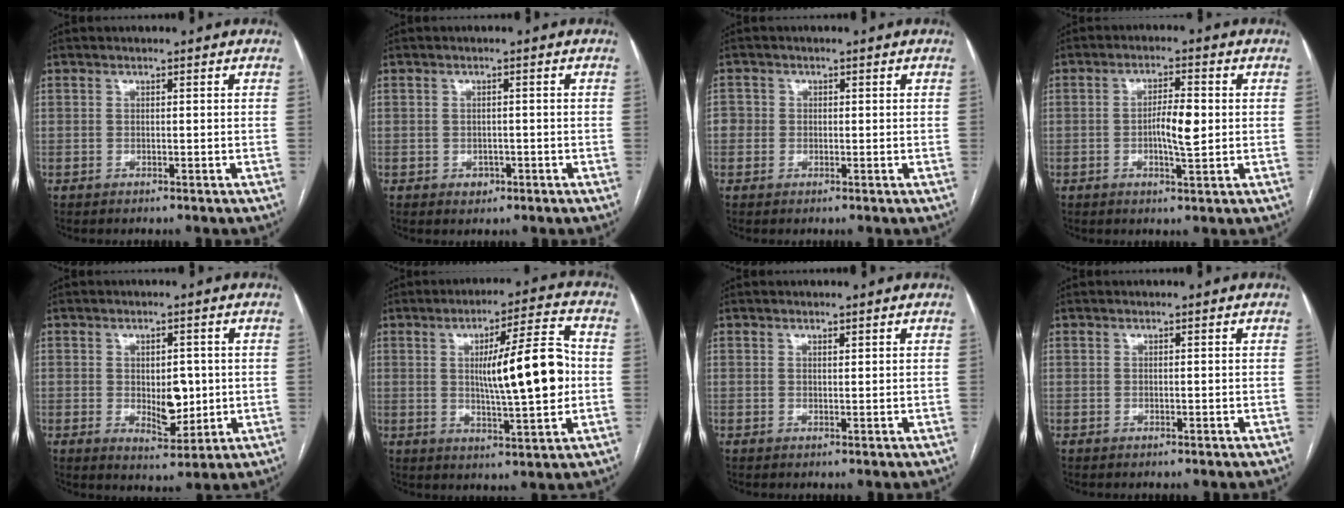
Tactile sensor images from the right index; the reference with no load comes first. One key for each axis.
{"total": 1.8, "fx": -0.8, "fy": 1.5, "fz": 0.7, "tx": -0.006, "ty": 0.004, "tz": -0.005}
{"total": 2.4, "fx": -0.1, "fy": 2.4, "fz": 0.5, "tx": 0.001, "ty": 0.011, "tz": -0.003}
{"total": 5.2, "fx": -0.2, "fy": 1.0, "fz": 5.0, "tx": -0.090, "ty": 0.001, "tz": -0.004}
{"total": 6.1, "fx": -0.1, "fy": 3.1, "fz": 5.2, "tx": -0.074, "ty": -0.003, "tz": 0.010}
{"total": 13.2, "fx": 0.5, "fy": 1.5, "fz": 13.1, "tx": -0.199, "ty": 0.010, "tz": 0.009}
{"total": 0.5, "fx": 0.4, "fy": 0.1, "fz": 0.3, "tx": -0.008, "ty": -0.002, "tz": 0.007}
{"total": 0.0}